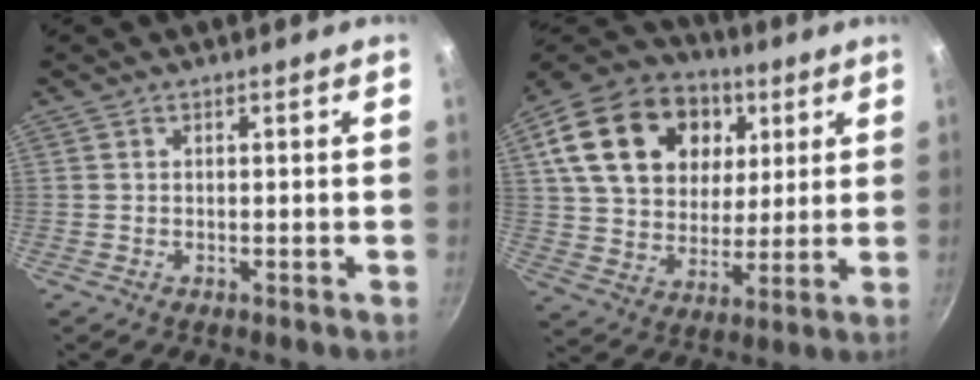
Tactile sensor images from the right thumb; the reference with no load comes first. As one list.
[{"total": 24.7, "force": [8.0, 18.1, 14.7], "torque": [-0.249, 0.003, 0.137]}]